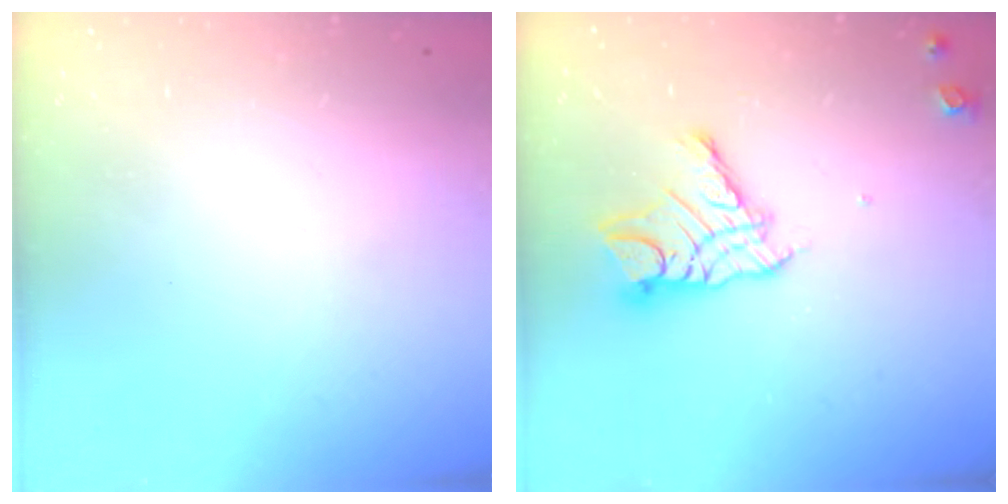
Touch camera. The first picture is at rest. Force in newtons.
{"total": 11.6, "press": 11.5, "slide": 0.9}